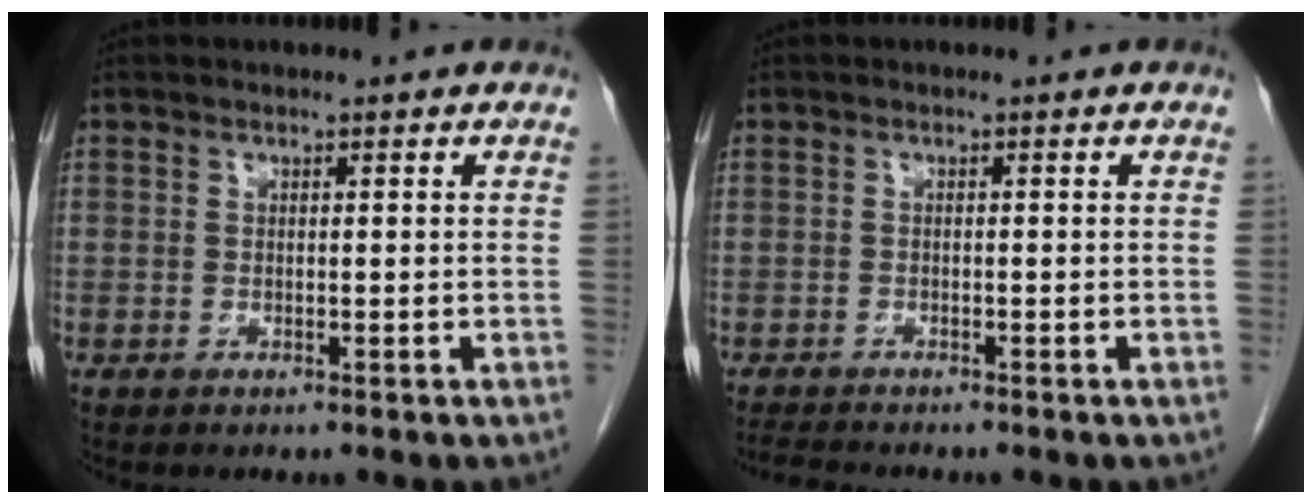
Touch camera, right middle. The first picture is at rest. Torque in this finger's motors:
{"motor_torque": [-0.09, 0.10, -0.02, -0.01]}